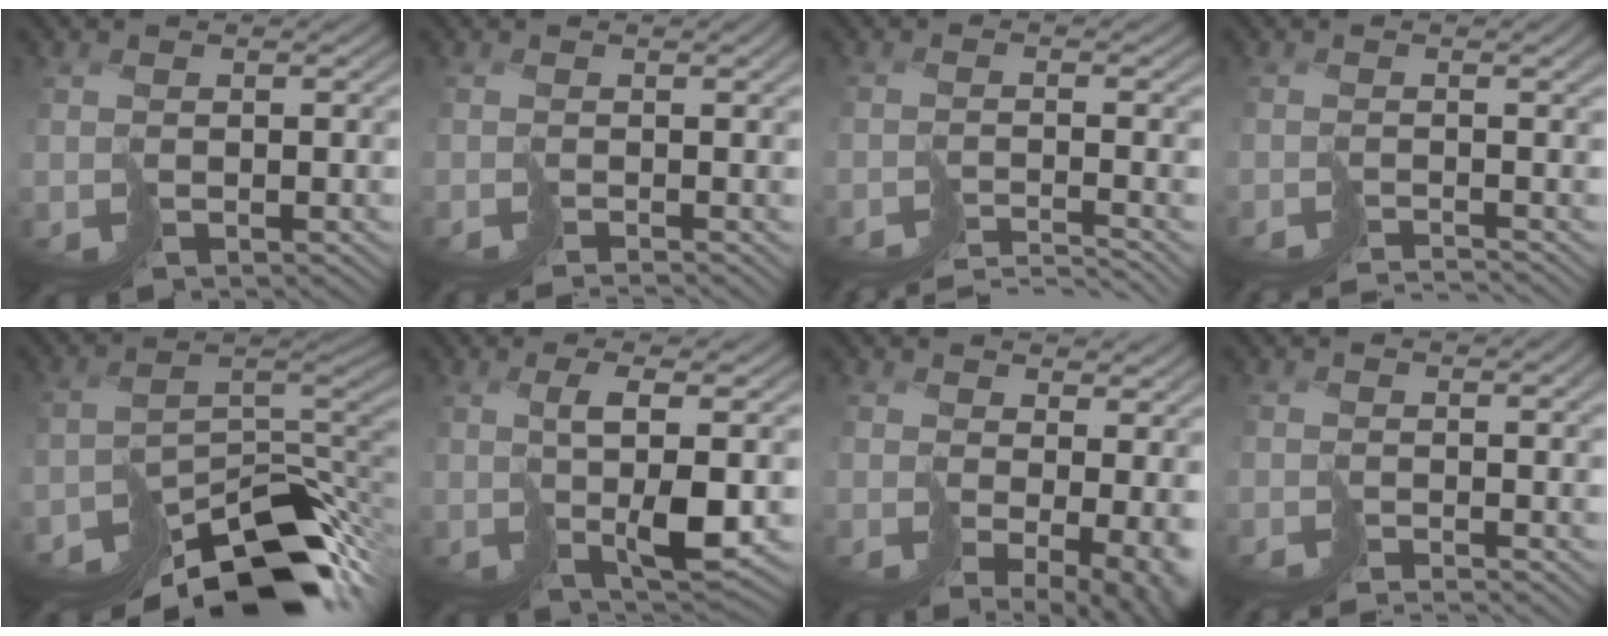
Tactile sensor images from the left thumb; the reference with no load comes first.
{"total": 2.6, "force": [-1.4, -0.4, 2.2], "torque": [-0.011, -0.005, -0.020]}
{"total": 5.4, "force": [-5.3, -0.7, 0.9], "torque": [-0.002, -0.001, -0.082]}
{"total": 3.6, "force": [-2.9, -0.5, 2.1], "torque": [-0.014, -0.009, -0.044]}
{"total": 13.9, "force": [-11.0, 4.7, 7.2], "torque": [-0.126, -0.017, -0.157]}
{"total": 4.7, "force": [1.3, -0.1, 4.5], "torque": [-0.075, 0.004, 0.033]}
{"total": 8.3, "force": [0.6, 4.1, 7.2], "torque": [-0.120, -0.033, 0.052]}
{"total": 3.1, "force": [-2.2, -0.5, 2.0], "torque": [-0.011, -0.006, -0.035]}